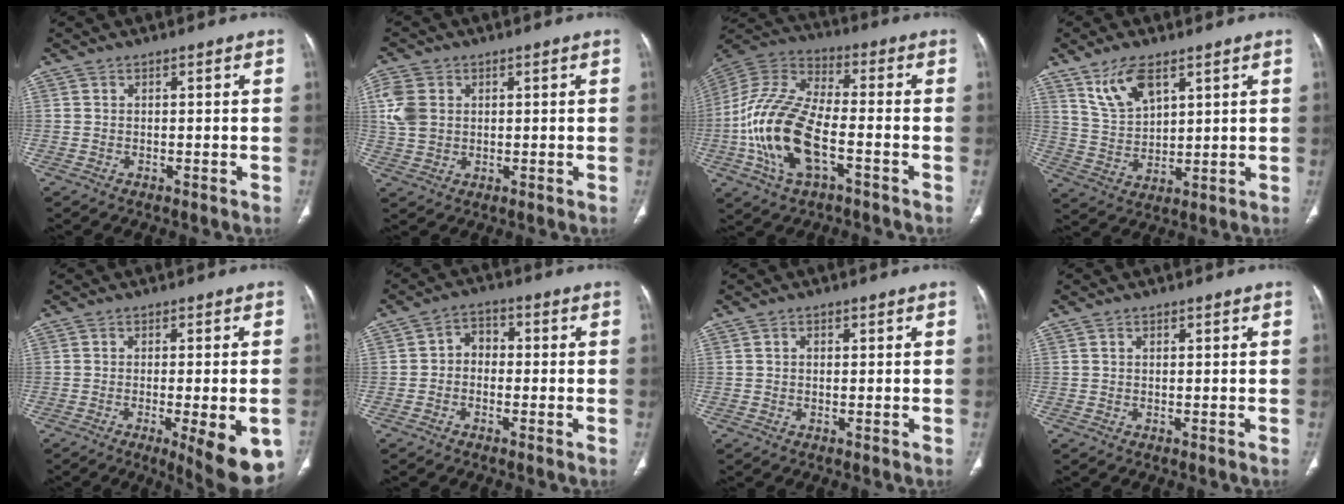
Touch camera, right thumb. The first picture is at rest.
{"total": 6.6, "force": [1.4, 5.2, 3.8], "torque": [-0.079, 0.001, 0.030]}
{"total": 18.3, "force": [-5.1, 8.7, 15.3], "torque": [-0.319, 0.026, -0.096]}
{"total": 8.7, "force": [5.3, 4.1, 5.6], "torque": [-0.098, -0.026, 0.112]}
{"total": 13.0, "force": [-5.1, 3.5, 11.5], "torque": [-0.115, -0.006, -0.061]}
{"total": 4.2, "force": [-0.5, 3.4, 2.4], "torque": [-0.017, 0.020, -0.022]}
{"total": 1.0, "force": [0.3, 0.8, 0.5], "torque": [-0.006, 0.001, 0.003]}
{"total": 0.7, "force": [0.3, 0.5, 0.3], "torque": [-0.003, -0.001, 0.004]}